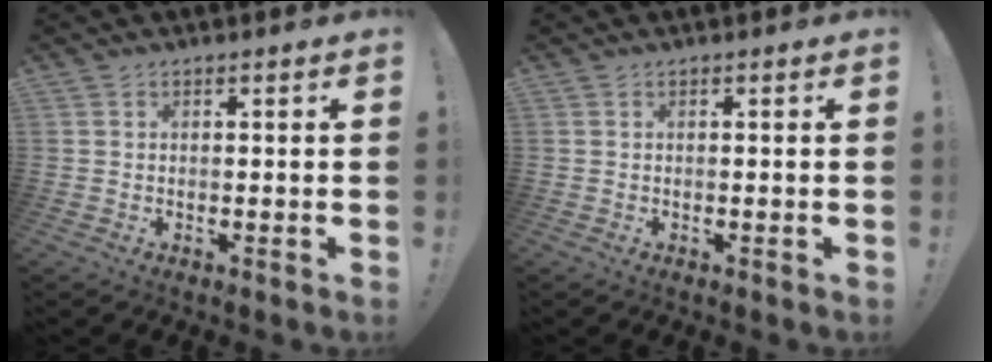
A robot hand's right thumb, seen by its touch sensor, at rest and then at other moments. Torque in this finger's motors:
{"motor_torque": [-0.01, -0.01, 0.03, 0.04, 0.02]}